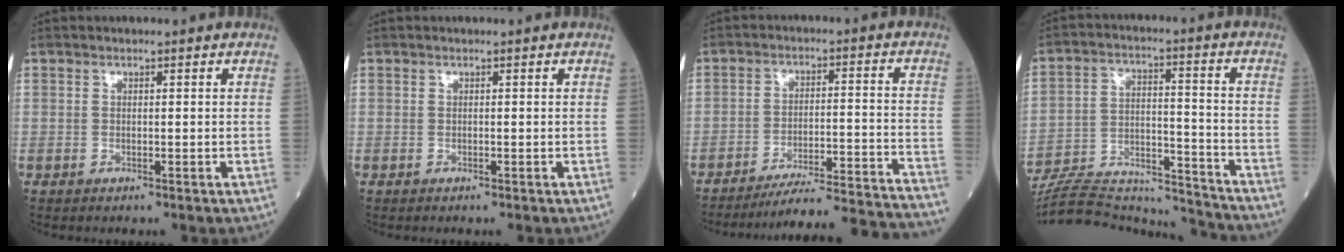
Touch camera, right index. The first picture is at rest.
{"total": 0.0}
{"total": 21.0, "force": [-20.2, -1.6, 5.4], "torque": [-0.043, -0.014, -0.274]}
{"total": 19.4, "force": [-18.8, 2.4, 3.9], "torque": [-0.096, 0.017, -0.290]}